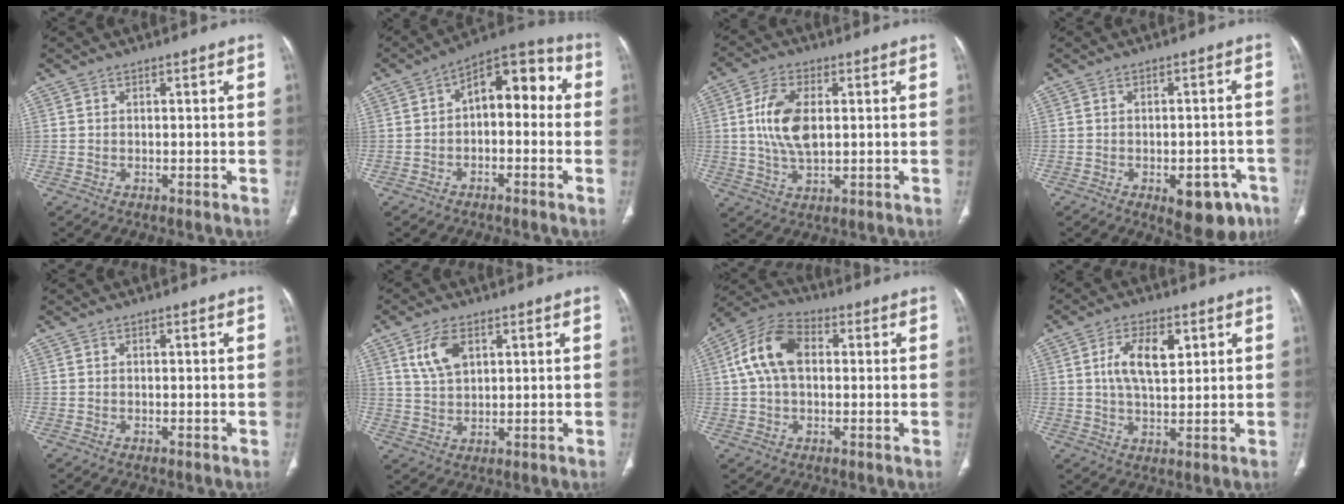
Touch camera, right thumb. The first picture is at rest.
{"total": 11.2, "force": [0.2, 6.5, 9.2], "torque": [-0.088, 0.048, -0.012]}
{"total": 10.0, "force": [1.2, 5.3, 8.3], "torque": [-0.168, -0.002, 0.028]}
{"total": 9.5, "force": [-4.9, 4.7, 6.6], "torque": [-0.052, 0.022, -0.052]}
{"total": 0.0}
{"total": 6.6, "force": [3.0, 3.7, 4.6], "torque": [-0.080, -0.008, 0.066]}
{"total": 11.2, "force": [1.7, 7.1, 8.5], "torque": [-0.165, 0.030, 0.027]}
{"total": 8.3, "force": [2.5, 4.2, 6.8], "torque": [-0.113, -0.004, 0.047]}